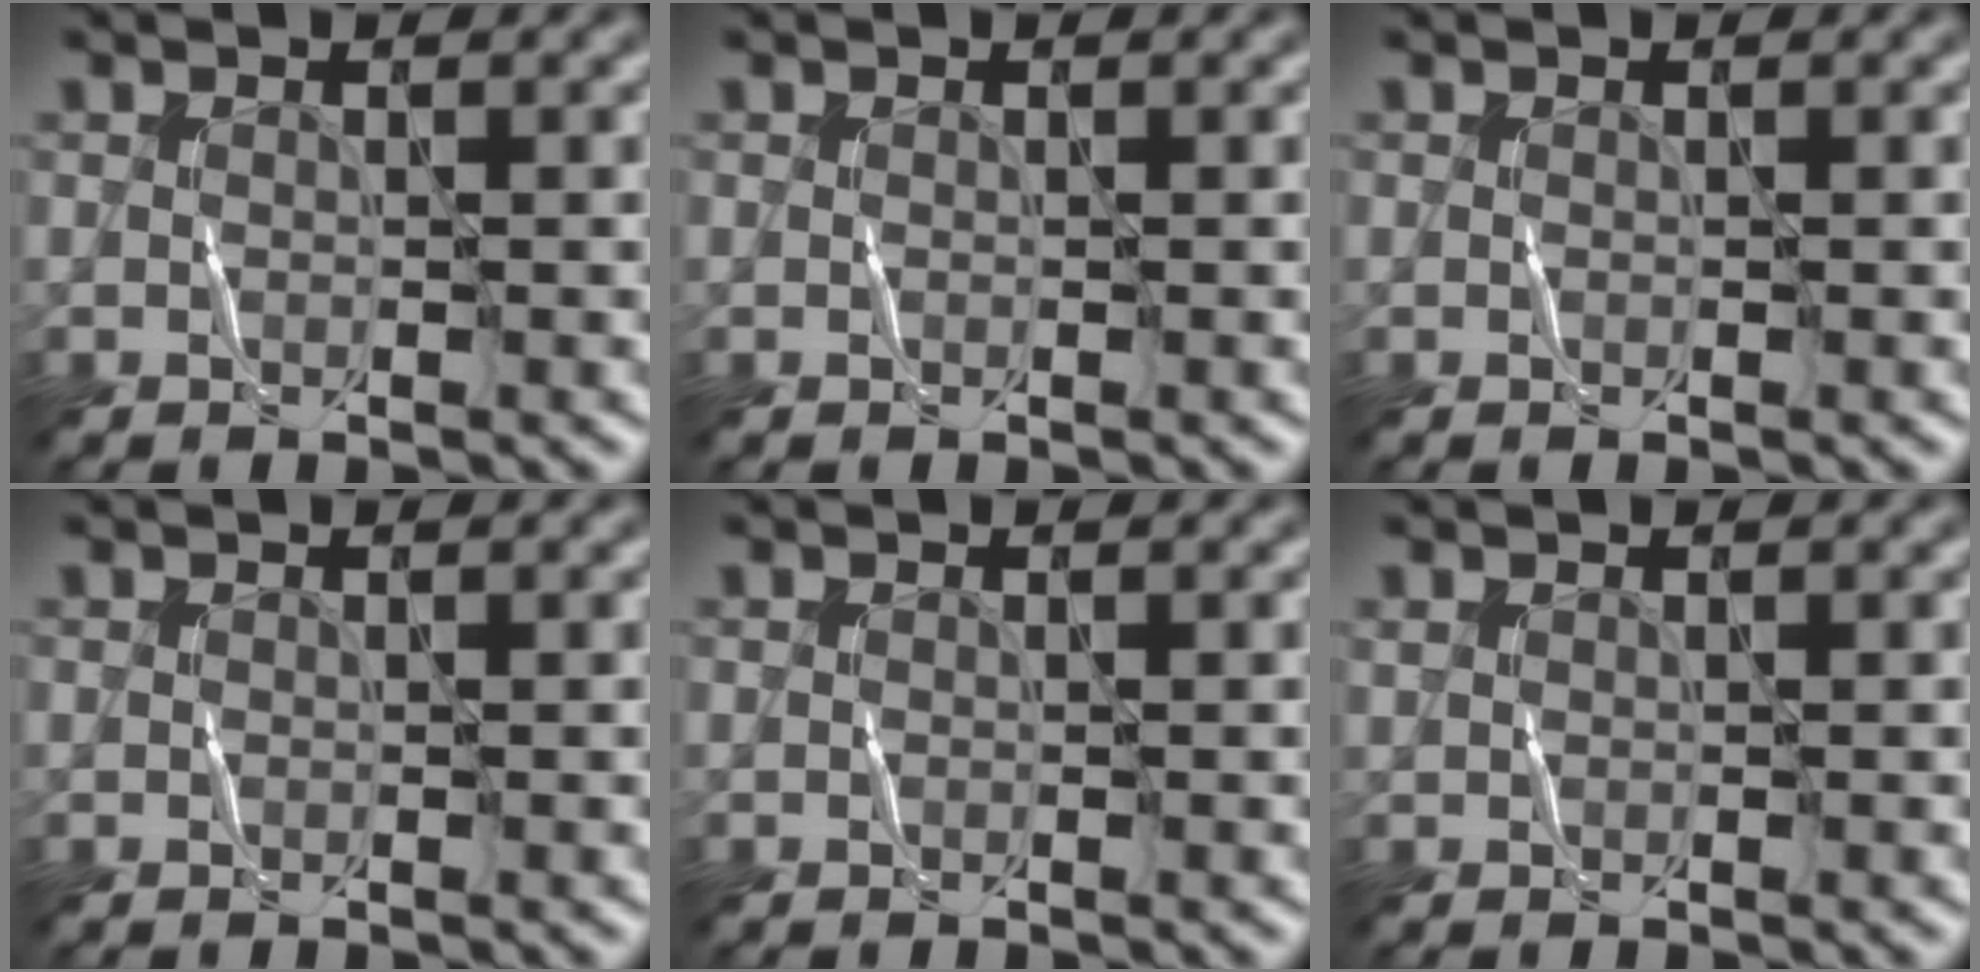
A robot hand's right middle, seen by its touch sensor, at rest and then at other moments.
{"total": 0.0}
{"total": 0.0}
{"total": 0.0}
{"total": 0.0}
{"total": 0.0}